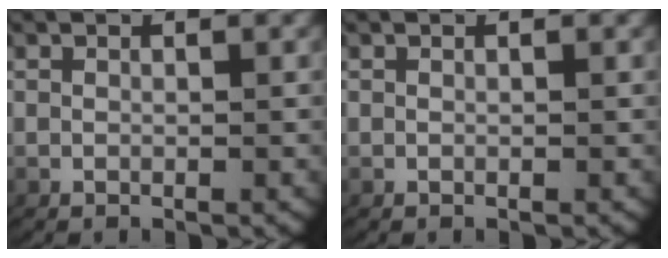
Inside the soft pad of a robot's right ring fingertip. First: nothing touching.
{"total": 0.0}